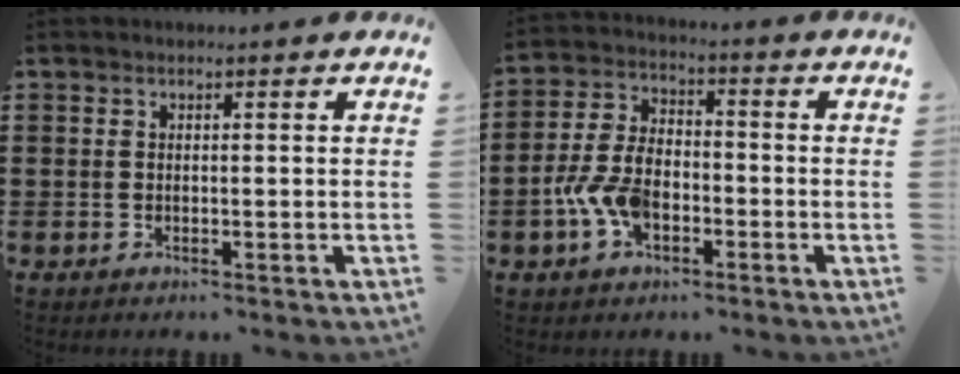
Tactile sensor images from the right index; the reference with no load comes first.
{"total": 7.5, "force": [-2.8, 4.4, 5.3], "torque": [-0.138, 0.000, -0.061]}